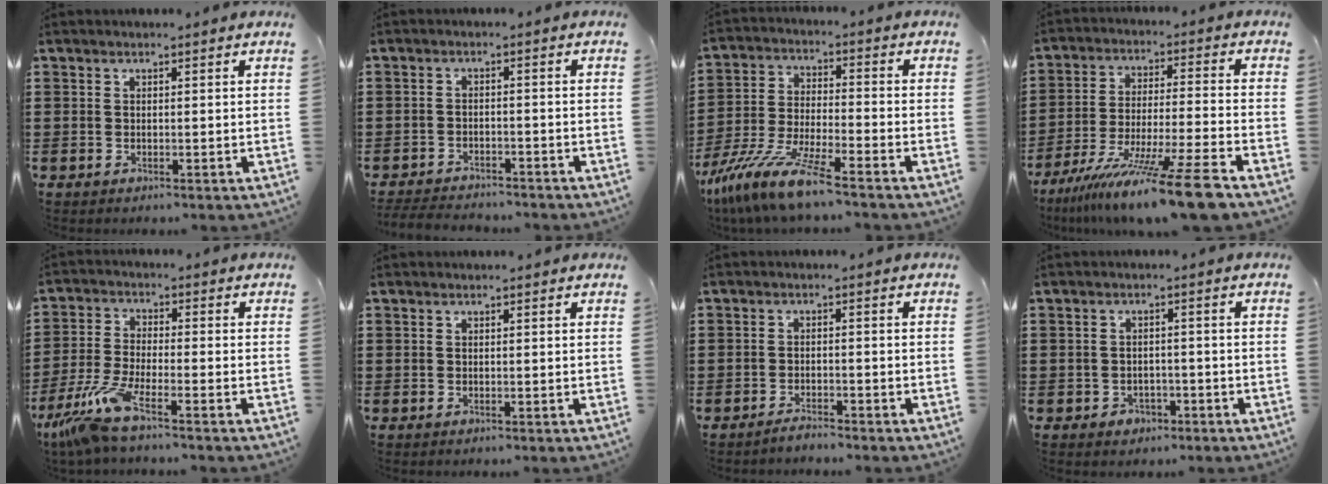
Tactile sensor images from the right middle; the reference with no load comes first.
{"total": 3.4, "force": [-3.3, 0.5, 0.2], "torque": [-0.014, -0.004, -0.073]}
{"total": 10.8, "force": [-9.1, 0.2, 5.7], "torque": [-0.127, -0.001, -0.184]}
{"total": 14.1, "force": [-11.8, -0.9, 7.6], "torque": [-0.122, 0.014, -0.215]}
{"total": 7.2, "force": [-5.3, 0.8, 4.8], "torque": [-0.124, -0.021, -0.107]}
{"total": 0.0}
{"total": 1.8, "force": [-1.8, 0.0, 0.3], "torque": [-0.011, 0.000, -0.034]}
{"total": 1.7, "force": [-1.3, 1.0, 0.2], "torque": [-0.011, -0.001, -0.030]}